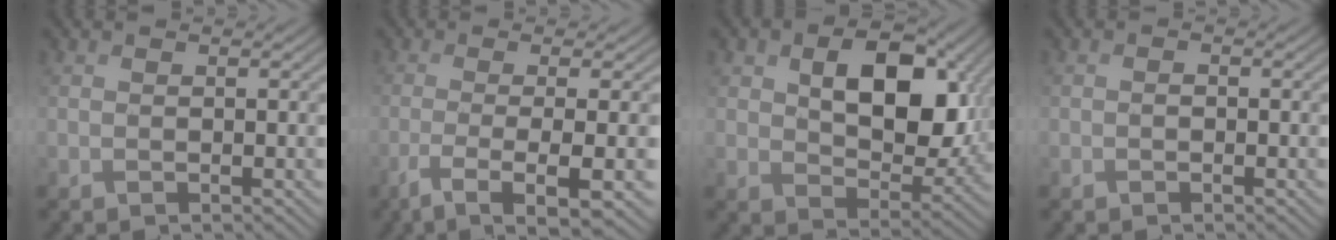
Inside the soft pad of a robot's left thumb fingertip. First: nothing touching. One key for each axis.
{"total": 8.4, "fx": -3.1, "fy": 1.7, "fz": 7.7, "tx": -0.105, "ty": -0.005, "tz": -0.056}
{"total": 13.2, "fx": 2.8, "fy": 8.7, "fz": 9.5, "tx": -0.160, "ty": -0.015, "tz": 0.056}
{"total": 1.1, "fx": -0.6, "fy": 0.8, "fz": 0.5, "tx": -0.007, "ty": 0.001, "tz": -0.012}